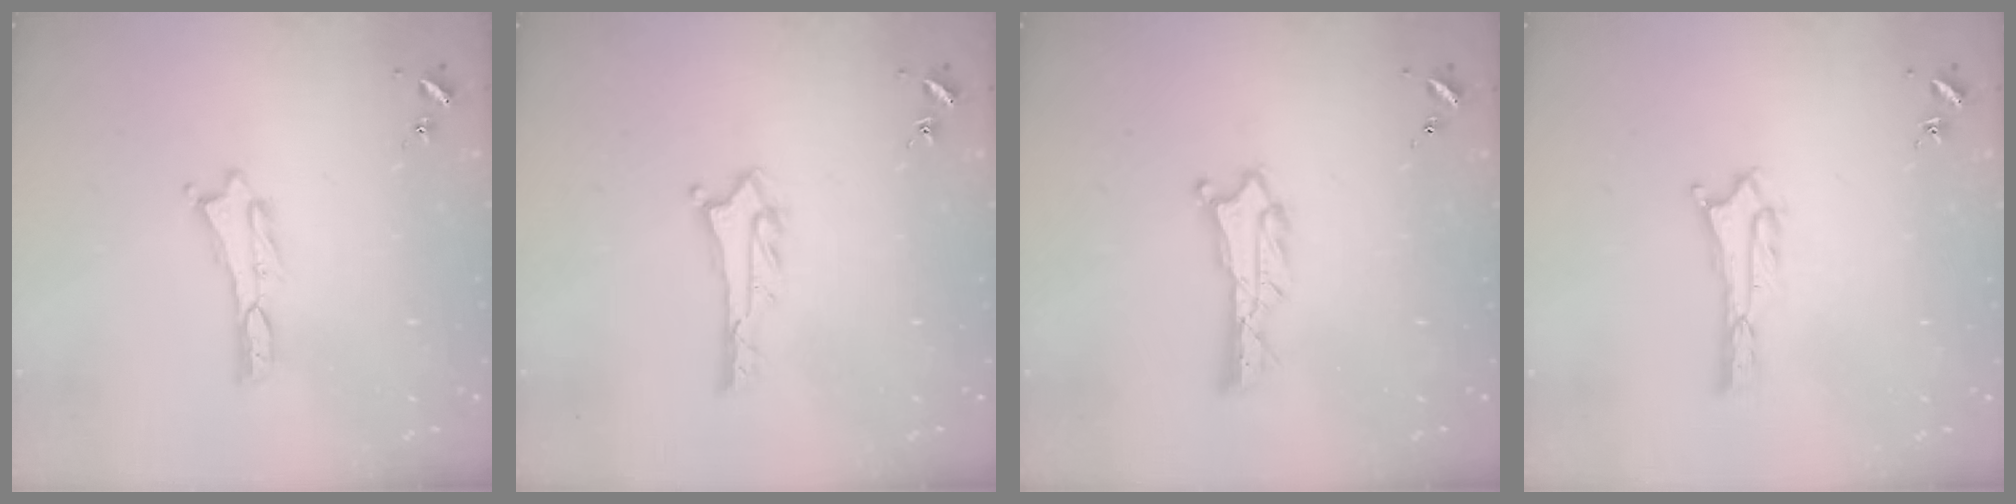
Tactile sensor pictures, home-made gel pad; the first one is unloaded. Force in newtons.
{"total": 2.7, "press": 2.7, "slide": 0.2}
{"total": 0.7, "press": 0.7, "slide": 0.1}
{"total": 1.7, "press": 1.7, "slide": 0.3}